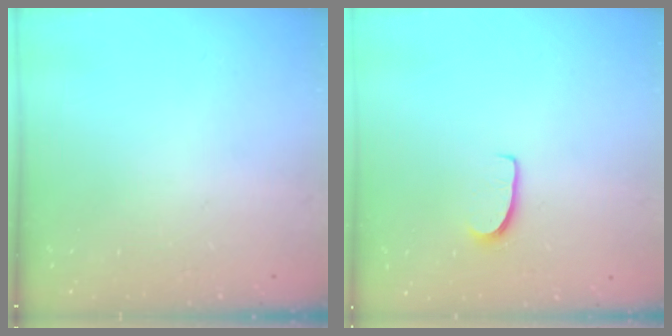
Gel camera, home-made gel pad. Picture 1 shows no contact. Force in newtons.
{"total": 5.8, "press": 5.7, "slide": 0.5}